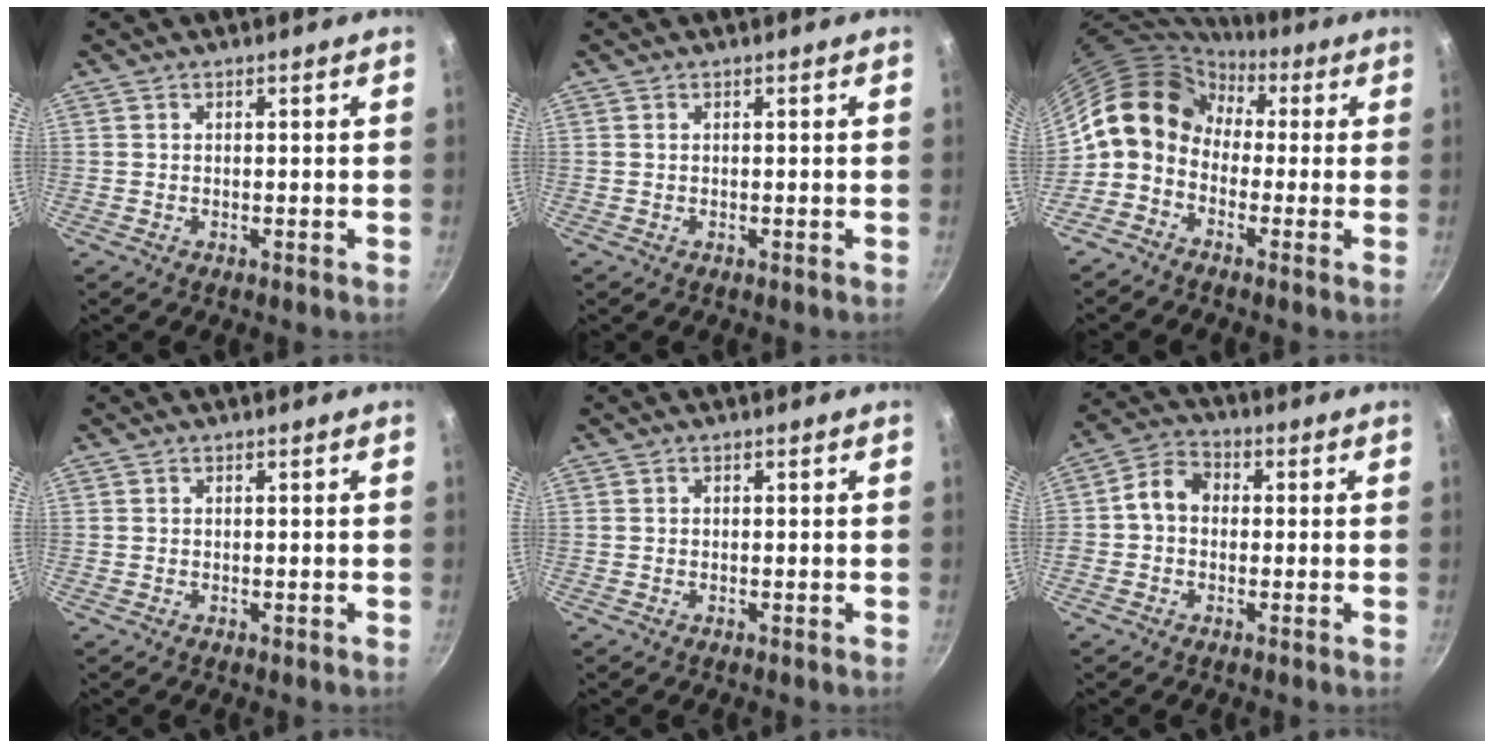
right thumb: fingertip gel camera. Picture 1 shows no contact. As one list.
[{"total": 0.0}, {"total": 11.6, "force": [0.5, 9.3, 6.9], "torque": [-0.092, 0.035, -0.019]}, {"total": 0.0}, {"total": 0.0}, {"total": 6.5, "force": [0.0, 5.3, 3.8], "torque": [-0.046, 0.020, -0.020]}]